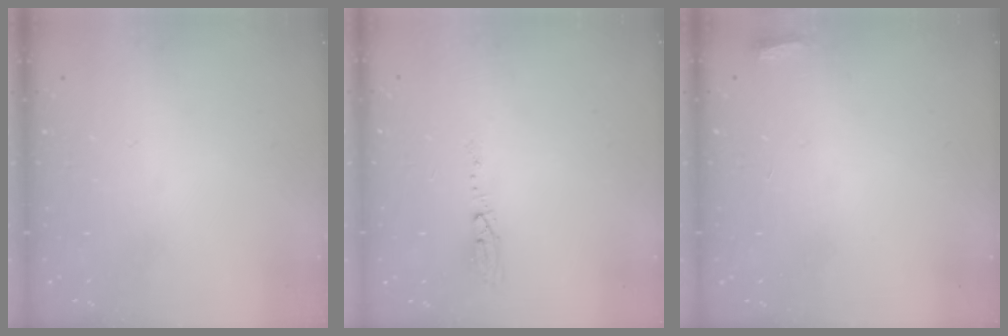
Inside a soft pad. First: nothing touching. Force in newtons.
{"total": 15.0, "press": 4.7, "slide": 14.2}
{"total": 2.5, "press": 2.3, "slide": 1.0}